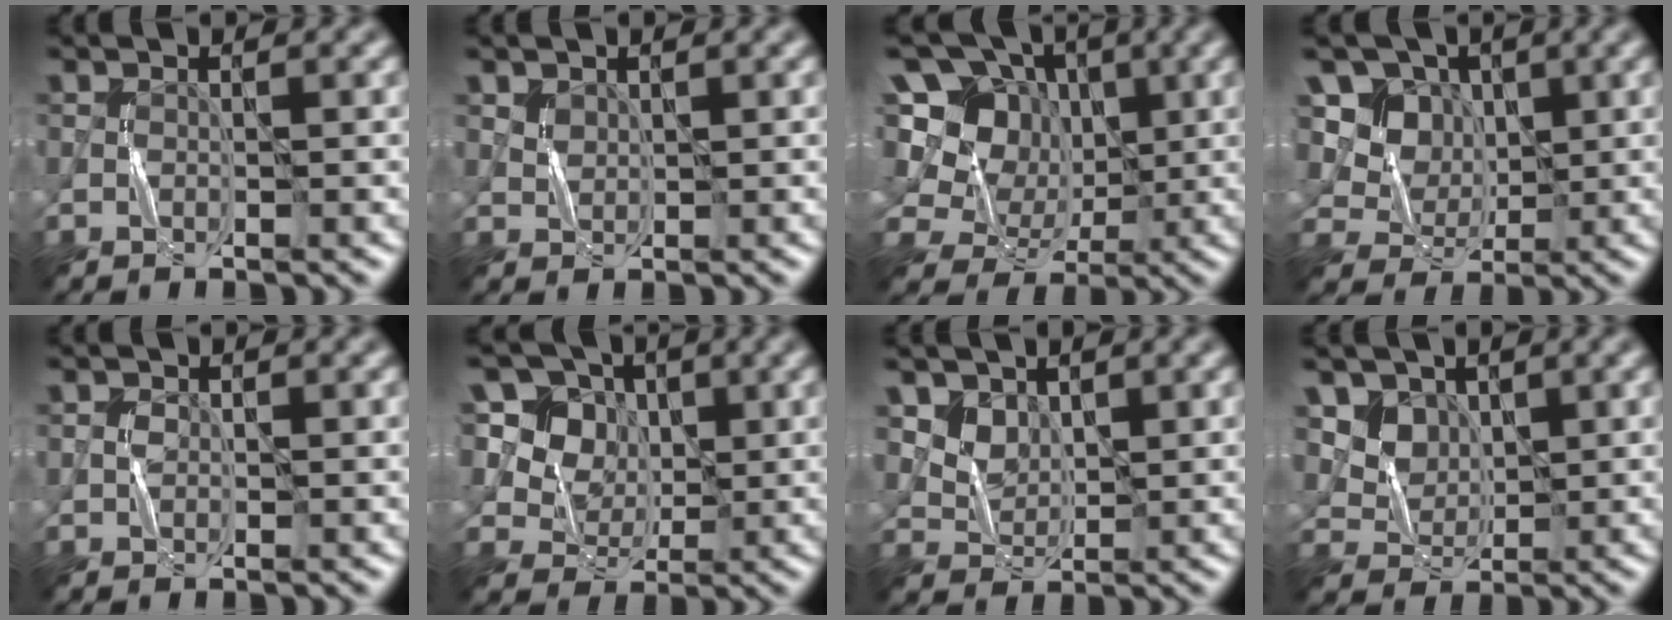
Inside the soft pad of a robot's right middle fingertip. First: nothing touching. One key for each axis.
{"total": 1.1, "fx": 0.7, "fy": 0.8, "fz": 0.3, "tx": -0.010, "ty": 0.001, "tz": 0.020}
{"total": 12.2, "fx": 2.0, "fy": 10.4, "fz": 6.1, "tx": -0.152, "ty": 0.051, "tz": 0.012}
{"total": 8.6, "fx": 3.0, "fy": 7.3, "fz": 3.6, "tx": -0.081, "ty": 0.012, "tz": 0.049}
{"total": 0.7, "fx": 0.1, "fy": 0.6, "fz": 0.4, "tx": -0.007, "ty": 0.001, "tz": 0.001}
{"total": 12.0, "fx": 5.1, "fy": 9.5, "fz": 5.3, "tx": -0.134, "ty": 0.025, "tz": 0.092}
{"total": 3.2, "fx": 1.9, "fy": 2.3, "fz": 1.3, "tx": -0.041, "ty": -0.019, "tz": 0.058}
{"total": 4.9, "fx": 2.7, "fy": 3.6, "fz": 1.9, "tx": -0.065, "ty": -0.017, "tz": 0.076}